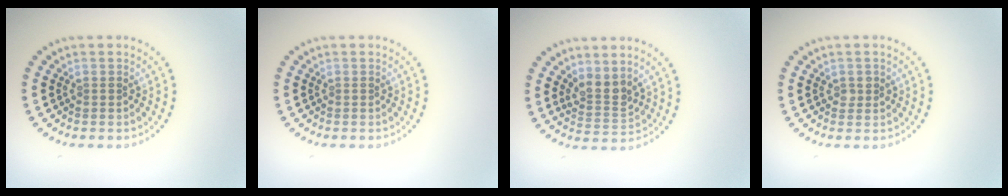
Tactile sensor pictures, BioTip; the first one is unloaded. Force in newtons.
{"total": 0.0}
{"total": 2.5, "press": 1.9, "slide": 1.6}
{"total": 1.0, "press": 1.0, "slide": 0.2}